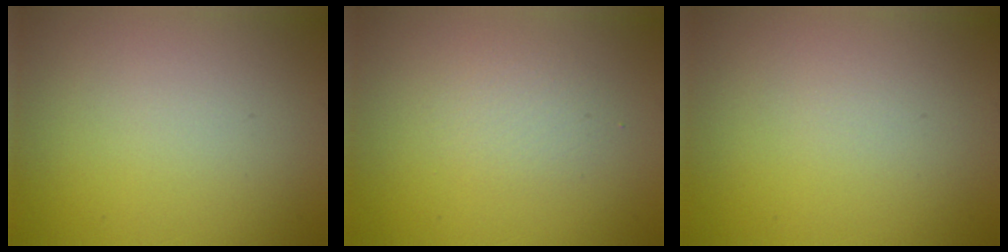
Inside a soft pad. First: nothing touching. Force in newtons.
{"total": 1.6, "press": 1.6, "slide": 0.1}
{"total": 0.0}